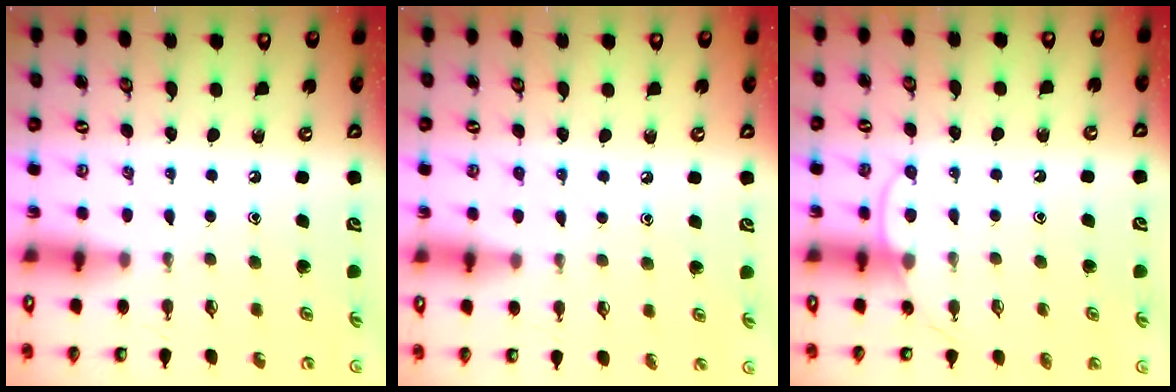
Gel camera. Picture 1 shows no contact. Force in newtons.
{"total": 3.3, "press": 3.3, "slide": 0.5}
{"total": 7.3, "press": 7.3, "slide": 0.7}